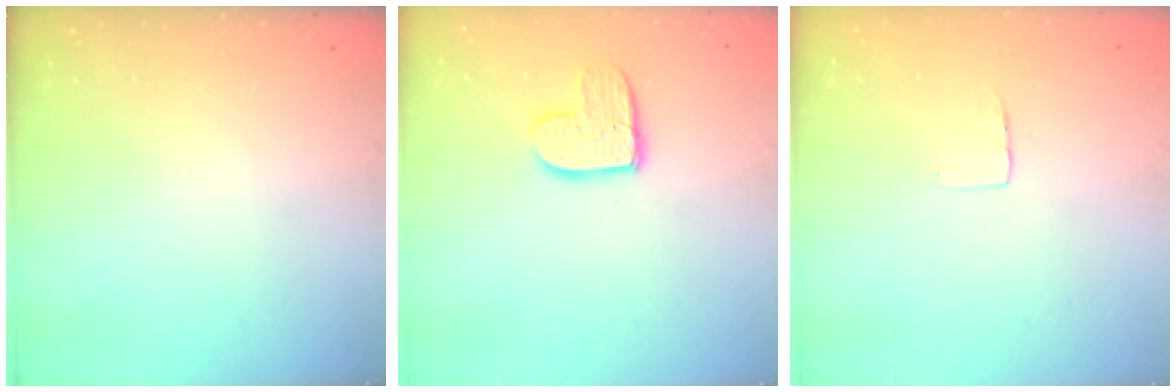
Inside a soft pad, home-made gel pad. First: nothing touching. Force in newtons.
{"total": 10.0, "press": 10.0, "slide": 0.5}
{"total": 3.5, "press": 3.5, "slide": 0.3}